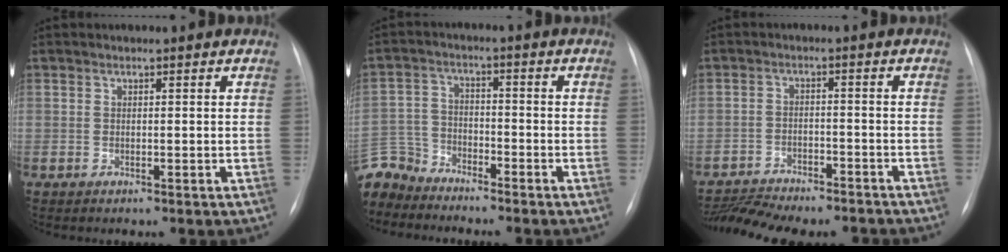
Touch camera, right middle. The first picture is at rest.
{"total": 8.7, "force": [-8.2, 2.8, 0.3], "torque": [-0.015, 0.007, -0.164]}
{"total": 12.0, "force": [-11.2, 2.2, 3.5], "torque": [-0.060, 0.014, -0.158]}